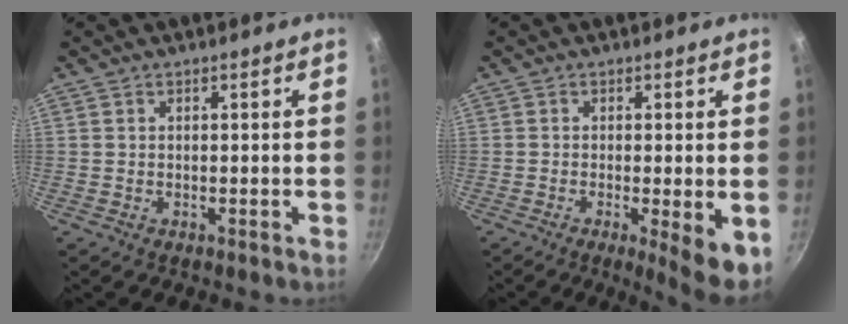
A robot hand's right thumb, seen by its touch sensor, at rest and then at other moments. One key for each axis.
{"total": 6.8, "fx": -1.7, "fy": 1.2, "fz": 6.5, "tx": -0.084, "ty": -0.009, "tz": -0.020}